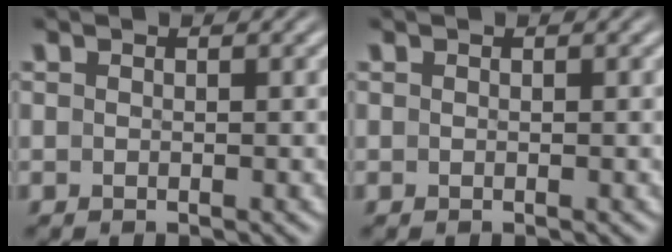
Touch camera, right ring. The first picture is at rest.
{"total": 0.0}